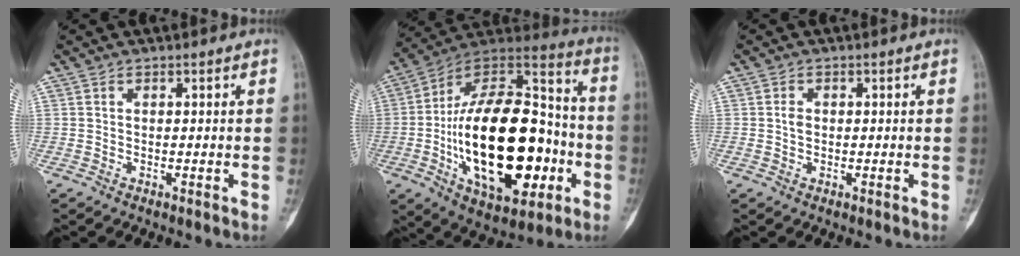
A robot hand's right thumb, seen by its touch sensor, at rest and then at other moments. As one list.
[{"total": 33.5, "force": [-6.6, 17.2, 28.0], "torque": [-0.477, 0.024, -0.098]}, {"total": 1.4, "force": [0.1, 1.0, 0.9], "torque": [-0.013, 0.001, 0.003]}]